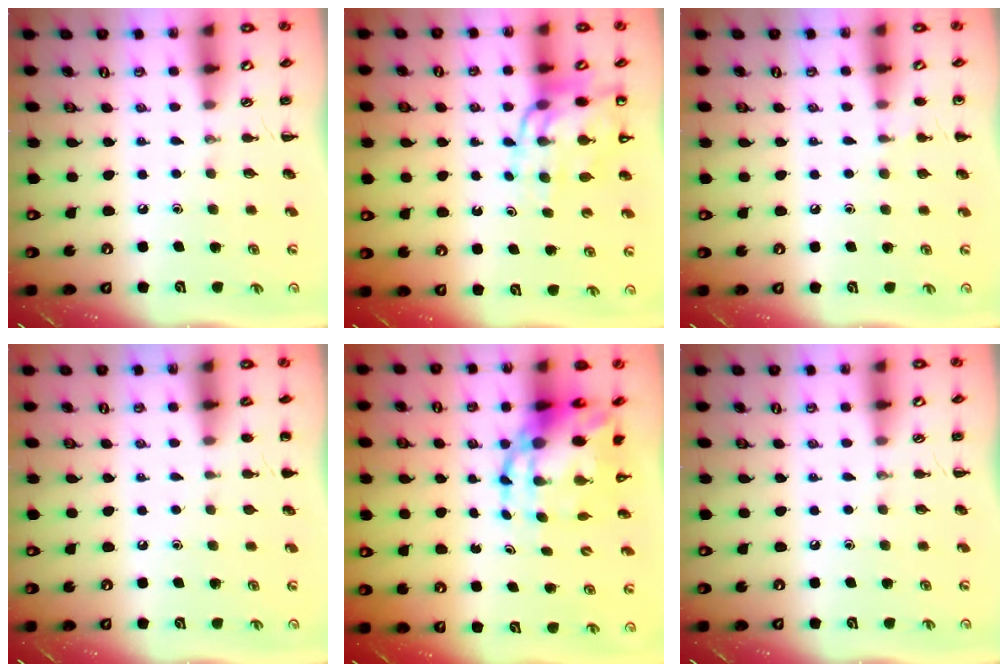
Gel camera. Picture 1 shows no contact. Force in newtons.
{"total": 12.6, "press": 12.1, "slide": 3.5}
{"total": 5.4, "press": 5.2, "slide": 1.5}
{"total": 1.1, "press": 1.0, "slide": 0.2}
{"total": 9.7, "press": 9.3, "slide": 2.6}
{"total": 0.0}